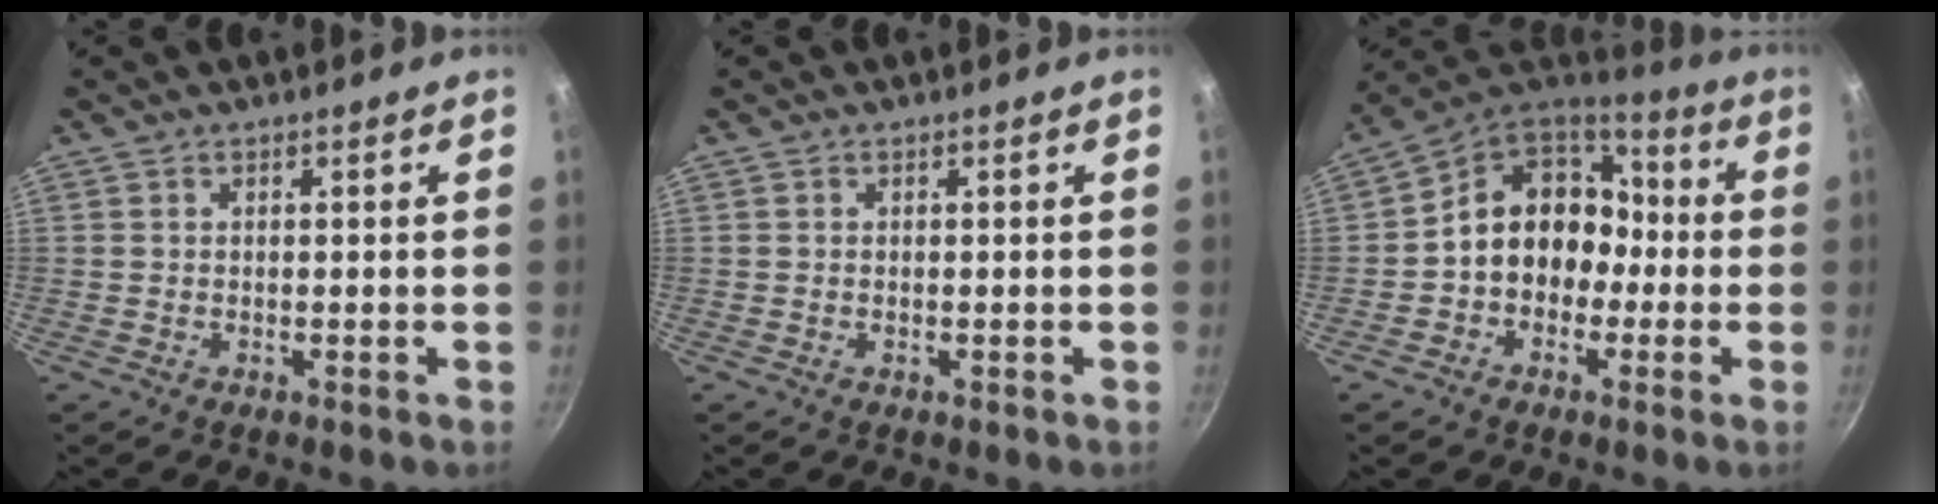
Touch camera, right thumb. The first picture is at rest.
{"total": 0.0}
{"total": 14.3, "force": [-1.6, 11.9, 7.8], "torque": [-0.075, 0.059, -0.038]}